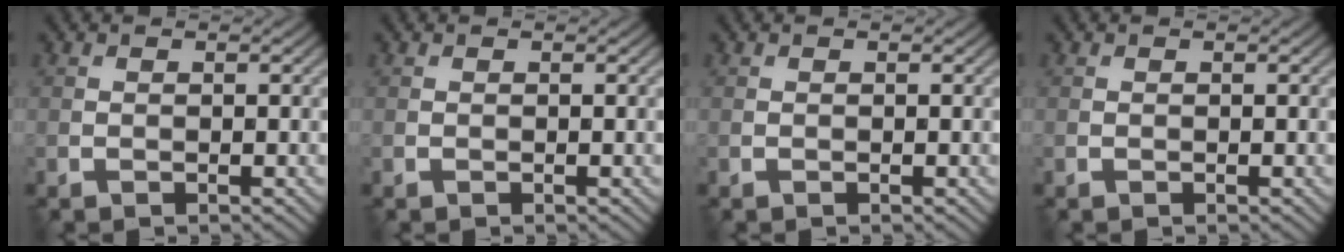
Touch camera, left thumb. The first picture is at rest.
{"total": 0.0}
{"total": 0.0}
{"total": 0.0}